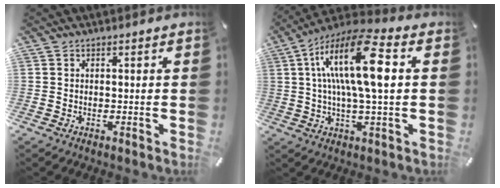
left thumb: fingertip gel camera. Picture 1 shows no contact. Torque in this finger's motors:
{"motor_torque": [2.52, 2.49, 1.61, -1.16, 0.40]}